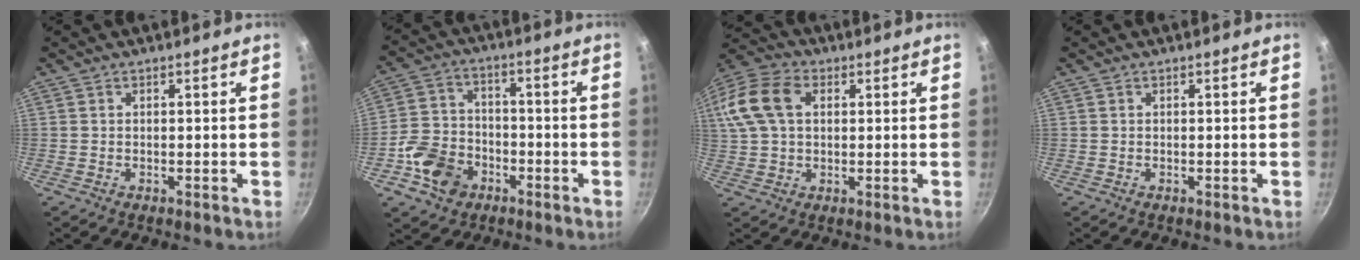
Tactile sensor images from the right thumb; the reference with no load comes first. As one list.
[{"total": 10.9, "force": [-4.7, 8.4, 5.1], "torque": [-0.076, 0.037, -0.092]}, {"total": 15.5, "force": [3.8, 10.6, 10.6], "torque": [-0.229, 0.026, 0.058]}, {"total": 0.0}]